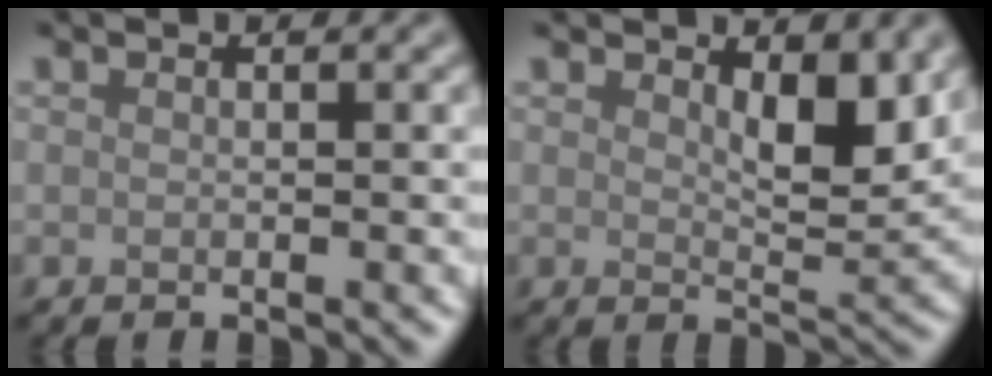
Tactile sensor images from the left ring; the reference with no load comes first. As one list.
[{"total": 3.6, "force": [1.7, 1.3, 2.9], "torque": [-0.049, -0.007, 0.025]}]